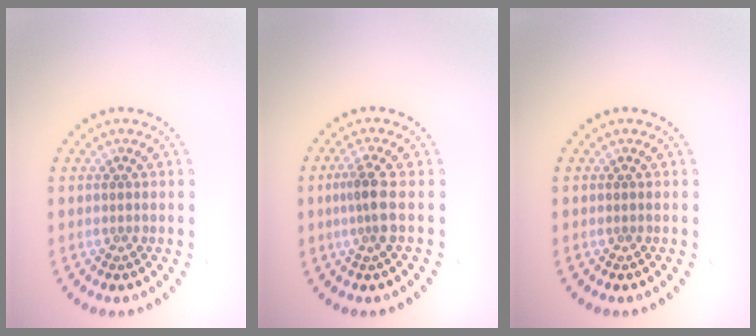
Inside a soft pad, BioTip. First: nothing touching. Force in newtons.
{"total": 2.4, "press": 1.9, "slide": 1.5}
{"total": 0.0}